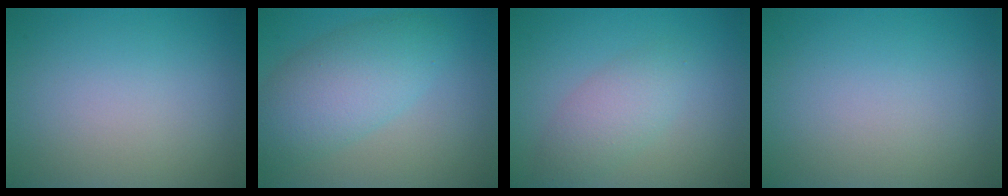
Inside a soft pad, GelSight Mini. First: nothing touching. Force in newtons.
{"total": 6.0, "press": 6.0, "slide": 0.4}
{"total": 2.9, "press": 2.8, "slide": 0.3}
{"total": 0.0}